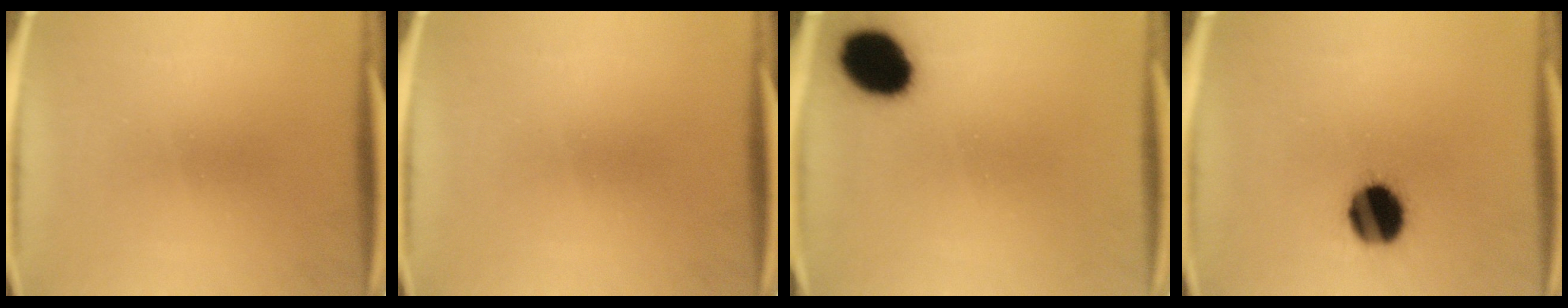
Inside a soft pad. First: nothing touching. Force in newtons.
{"total": 0.0}
{"total": 12.1}
{"total": 12.7}